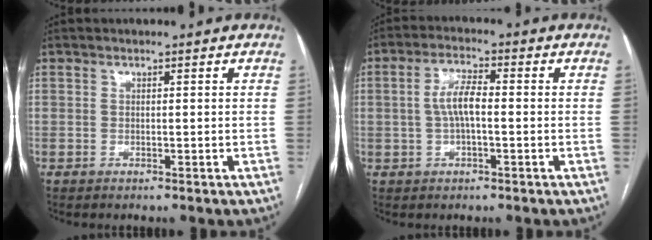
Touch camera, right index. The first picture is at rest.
{"total": 5.0, "force": [-0.2, 1.4, 4.8], "torque": [-0.100, 0.013, -0.005]}